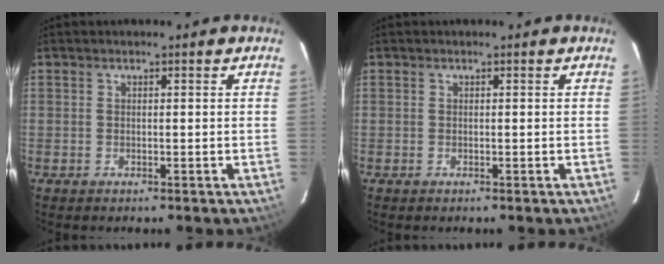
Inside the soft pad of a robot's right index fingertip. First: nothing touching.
{"total": 0.0}